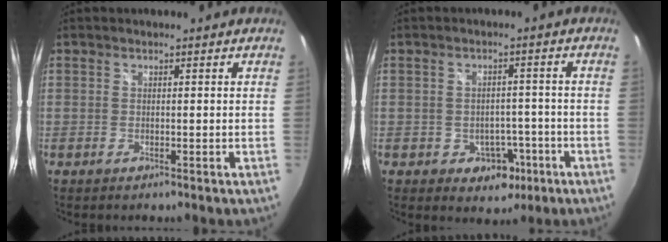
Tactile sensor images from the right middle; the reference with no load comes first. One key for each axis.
{"total": 5.9, "fx": -2.5, "fy": 4.7, "fz": 2.5, "tx": -0.050, "ty": 0.011, "tz": -0.017}